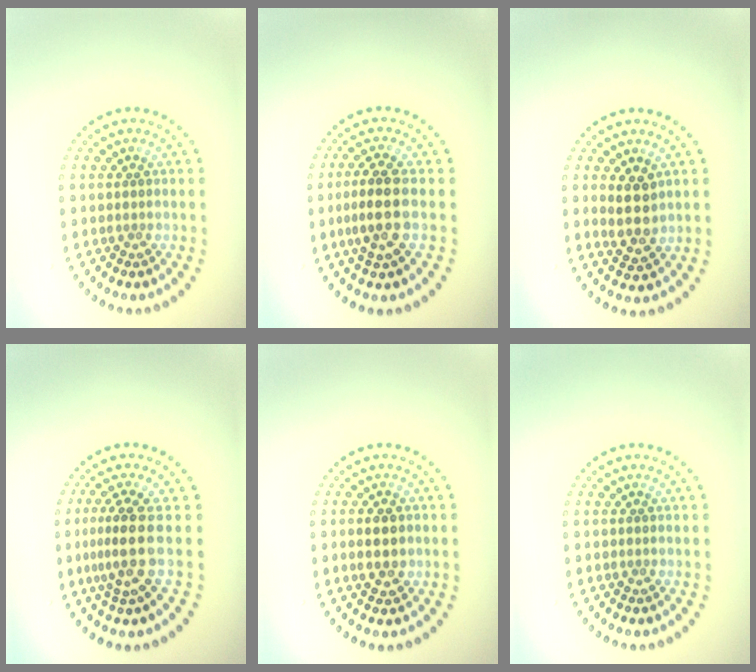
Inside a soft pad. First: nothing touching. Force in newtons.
{"total": 3.7, "press": 3.4, "slide": 1.4}
{"total": 2.9, "press": 2.6, "slide": 1.3}
{"total": 3.3, "press": 2.6, "slide": 2.1}
{"total": 2.5, "press": 2.5, "slide": 0.1}
{"total": 0.0}